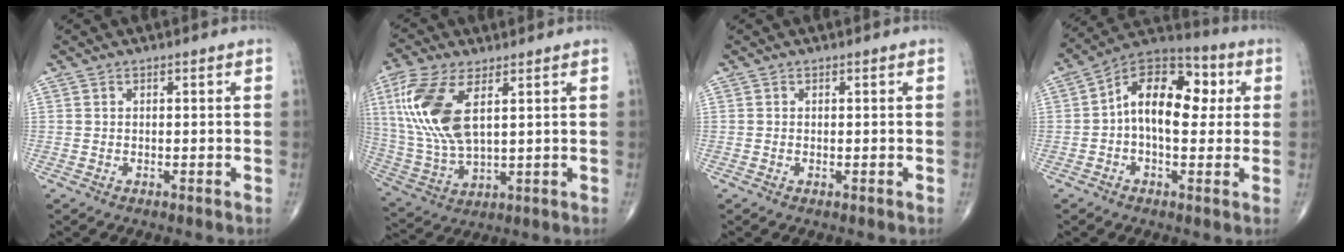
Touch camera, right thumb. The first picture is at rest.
{"total": 15.3, "force": [4.7, 6.8, 12.8], "torque": [-0.288, -0.011, 0.100]}
{"total": 0.0}
{"total": 15.2, "force": [1.6, 9.1, 12.1], "torque": [-0.157, 0.036, 0.015]}